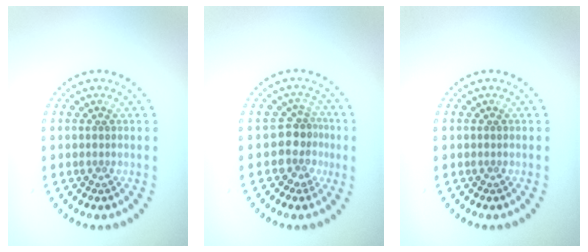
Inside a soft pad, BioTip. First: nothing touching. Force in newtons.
{"total": 3.0, "press": 2.2, "slide": 2.0}
{"total": 0.0}